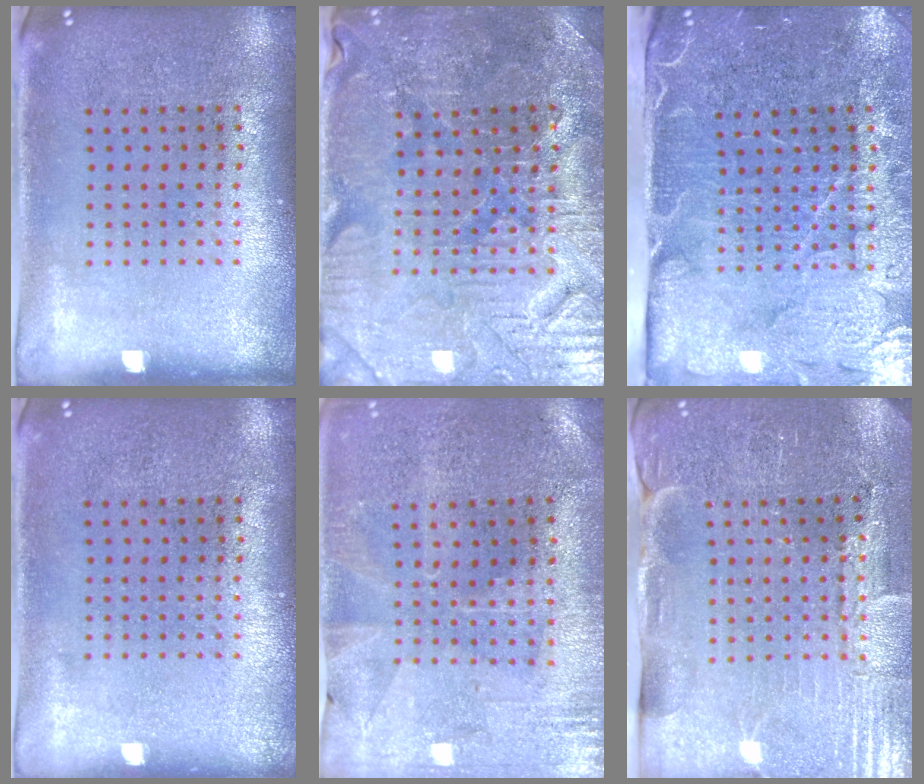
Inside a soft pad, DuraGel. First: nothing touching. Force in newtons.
{"total": 3.6, "press": 3.6, "slide": 0.4}
{"total": 4.8, "press": 4.0, "slide": 2.7}
{"total": 0.0}
{"total": 0.5, "press": 0.3, "slide": 0.4}
{"total": 3.7, "press": 3.6, "slide": 0.4}